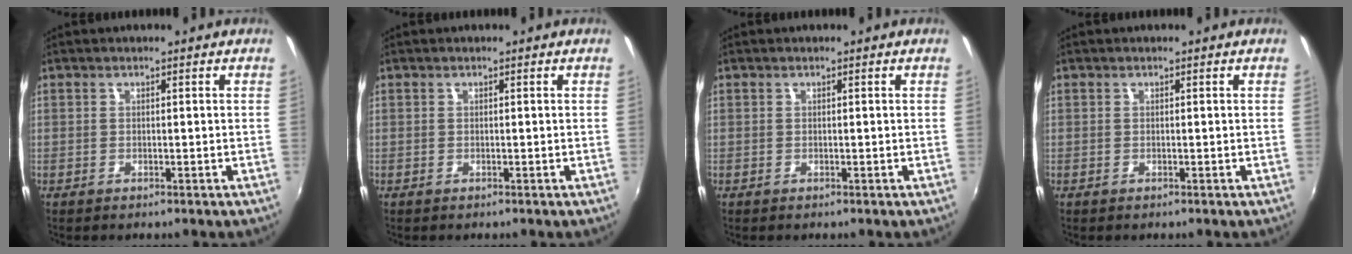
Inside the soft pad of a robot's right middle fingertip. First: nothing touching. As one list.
[{"total": 0.0}, {"total": 0.0}, {"total": 0.0}]